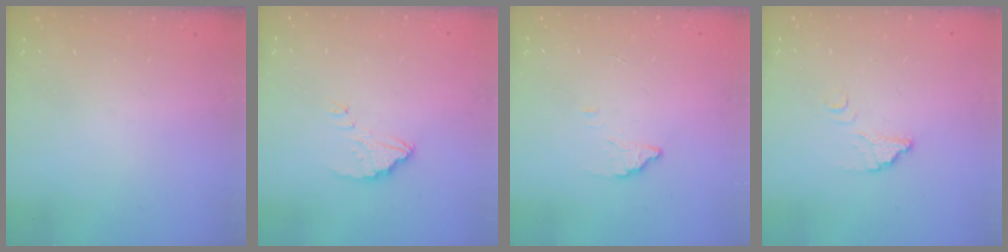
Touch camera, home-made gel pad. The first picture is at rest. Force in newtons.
{"total": 3.0, "press": 3.0, "slide": 0.2}
{"total": 2.1, "press": 2.1, "slide": 0.1}
{"total": 4.5, "press": 4.5, "slide": 0.3}